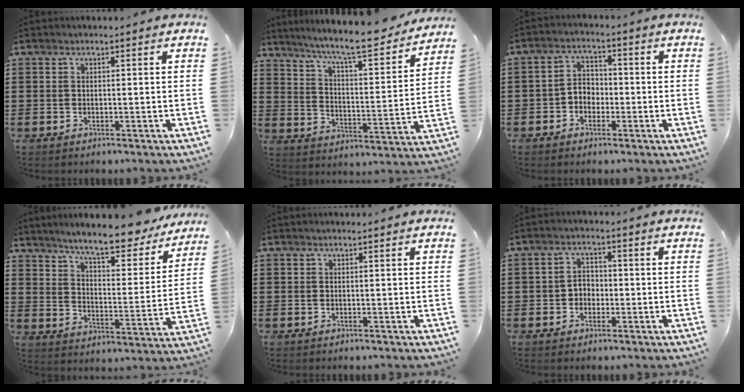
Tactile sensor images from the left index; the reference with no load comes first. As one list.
[{"total": 9.1, "force": [8.1, 0.0, 4.1], "torque": [-0.095, -0.056, 0.128]}, {"total": 3.2, "force": [-1.6, 2.4, 1.4], "torque": [-0.034, 0.010, -0.037]}, {"total": 9.3, "force": [8.4, 0.4, 3.9], "torque": [-0.091, -0.051, 0.140]}, {"total": 0.0}, {"total": 2.6, "force": [-0.8, 2.2, 1.3], "torque": [-0.030, 0.008, -0.020]}]